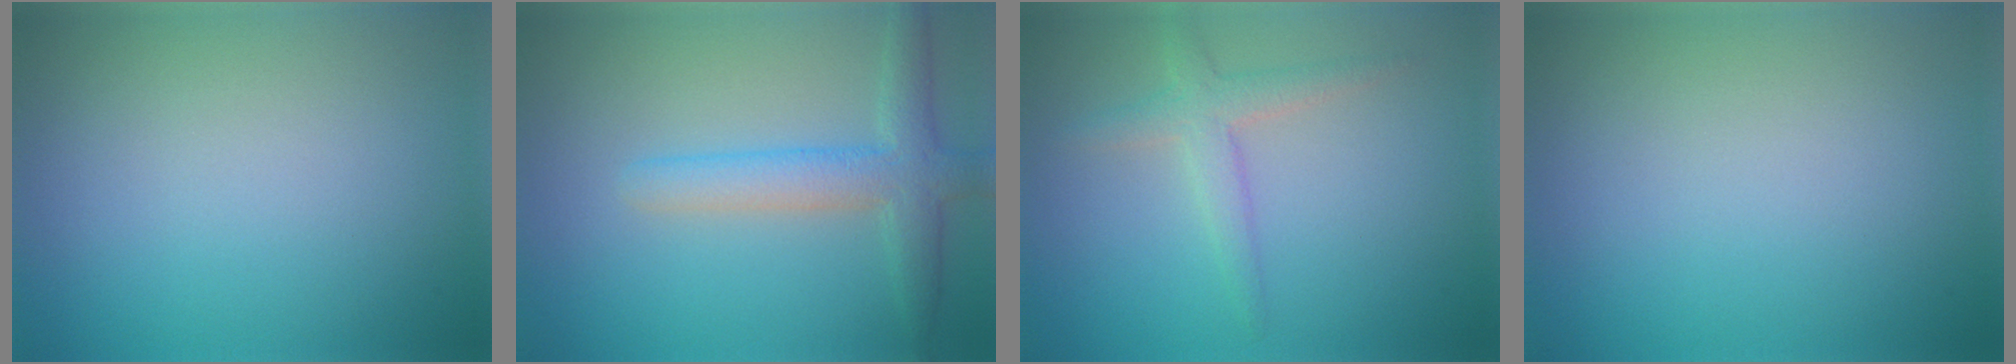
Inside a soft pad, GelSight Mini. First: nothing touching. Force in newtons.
{"total": 3.9, "press": 3.9, "slide": 0.2}
{"total": 2.5, "press": 2.5, "slide": 0.2}
{"total": 0.0}